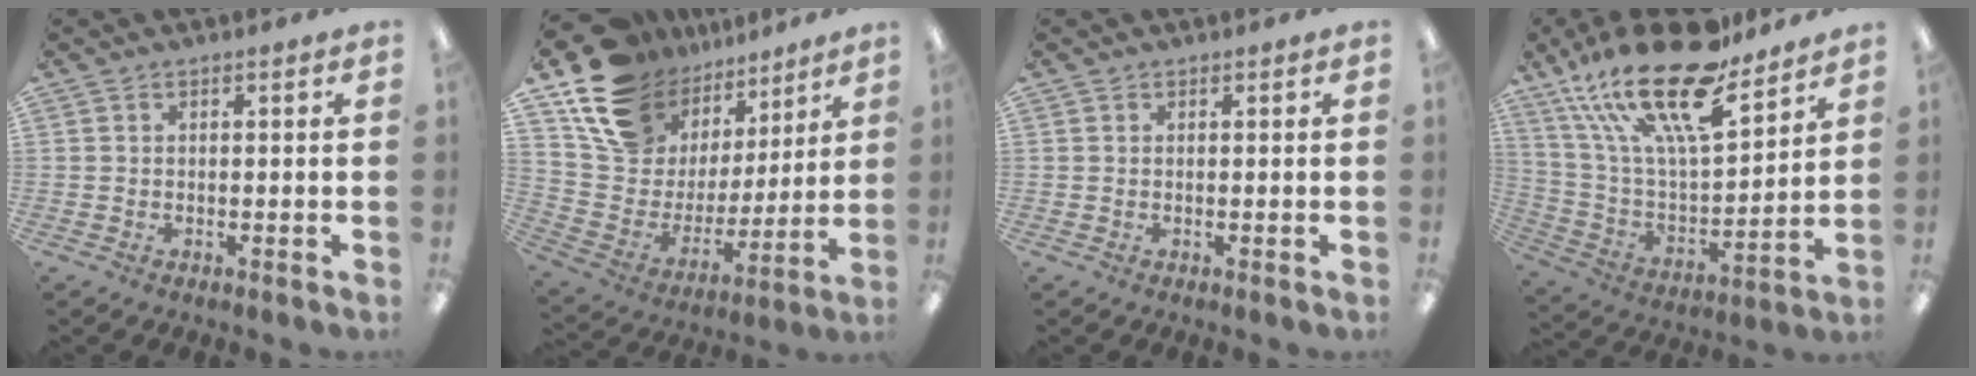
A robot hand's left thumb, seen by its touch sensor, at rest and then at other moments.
{"total": 19.4, "force": [12.6, 12.7, 7.6], "torque": [-0.160, -0.076, 0.243]}
{"total": 0.0}
{"total": 25.3, "force": [17.6, 8.5, 16.1], "torque": [-0.291, -0.114, 0.300]}